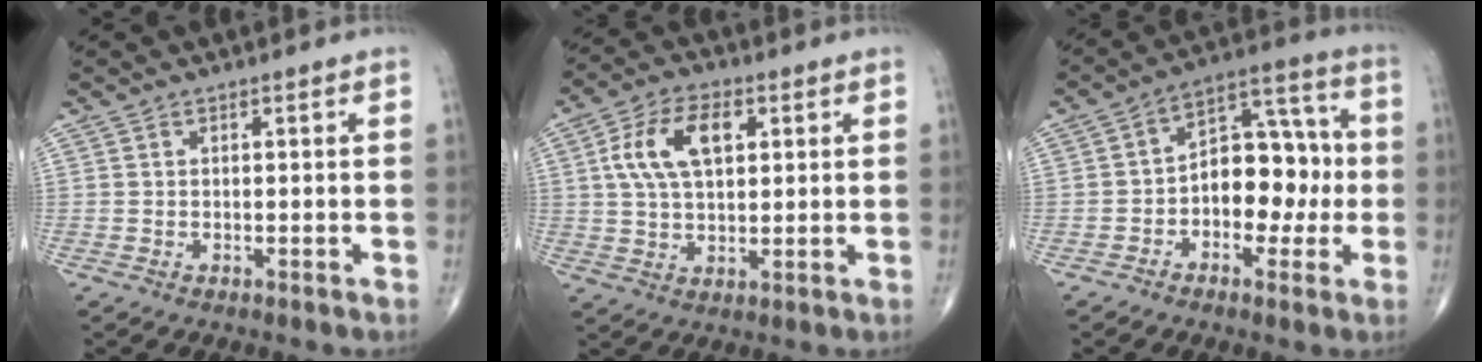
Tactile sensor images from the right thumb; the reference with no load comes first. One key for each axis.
{"total": 11.2, "fx": 3.0, "fy": 6.2, "fz": 8.8, "tx": -0.159, "ty": 0.008, "tz": 0.053}
{"total": 13.0, "fx": -1.6, "fy": 8.3, "fz": 9.9, "tx": -0.106, "ty": 0.045, "tz": -0.033}